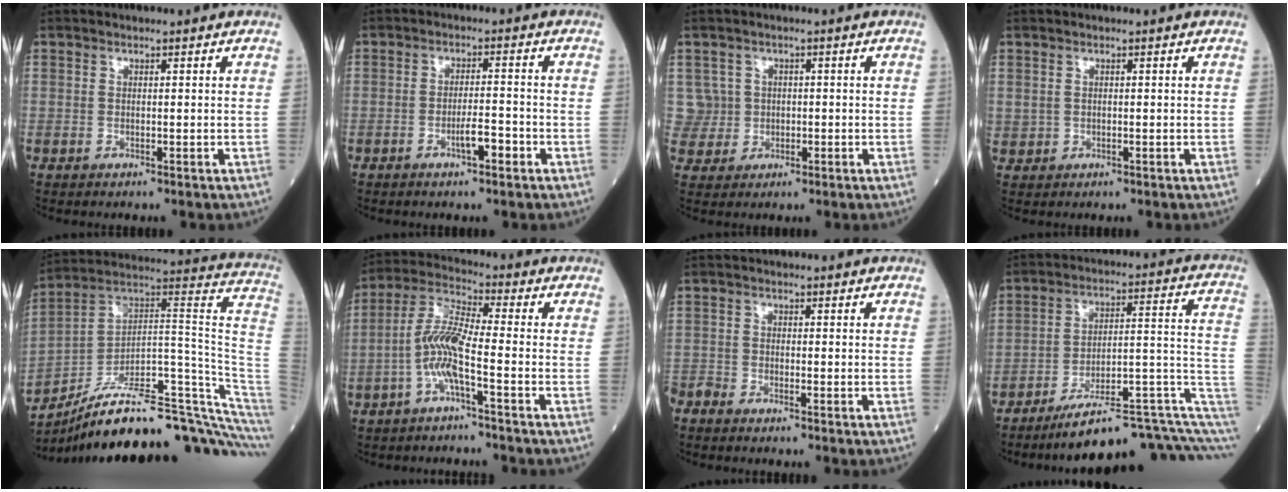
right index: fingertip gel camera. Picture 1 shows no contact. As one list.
[{"total": 3.6, "force": [-1.9, 0.7, 3.0], "torque": [-0.049, 0.004, -0.032]}, {"total": 4.2, "force": [0.4, 4.2, -0.4], "torque": [0.021, 0.014, 0.012]}, {"total": 1.0, "force": [0.2, 0.9, 0.3], "torque": [-0.005, 0.003, 0.010]}, {"total": 28.2, "force": [-20.8, 2.9, 18.8], "torque": [-0.166, 0.049, -0.310]}, {"total": 7.2, "force": [-2.7, 0.5, 6.7], "torque": [-0.146, 0.016, -0.057]}, {"total": 1.2, "force": [-1.1, 0.3, 0.5], "torque": [-0.014, -0.002, -0.020]}, {"total": 17.4, "force": [-10.7, 2.2, 13.6], "torque": [-0.129, 0.068, -0.158]}]